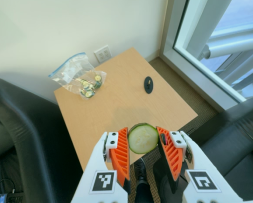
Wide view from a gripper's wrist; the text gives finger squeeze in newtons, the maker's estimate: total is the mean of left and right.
{"total": 9.0, "left": 9.2, "right": 8.8}